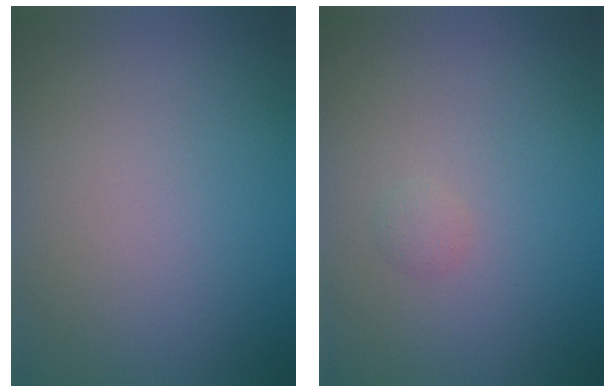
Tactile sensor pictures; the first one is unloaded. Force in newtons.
{"total": 0.7, "press": 0.7, "slide": 0.0}